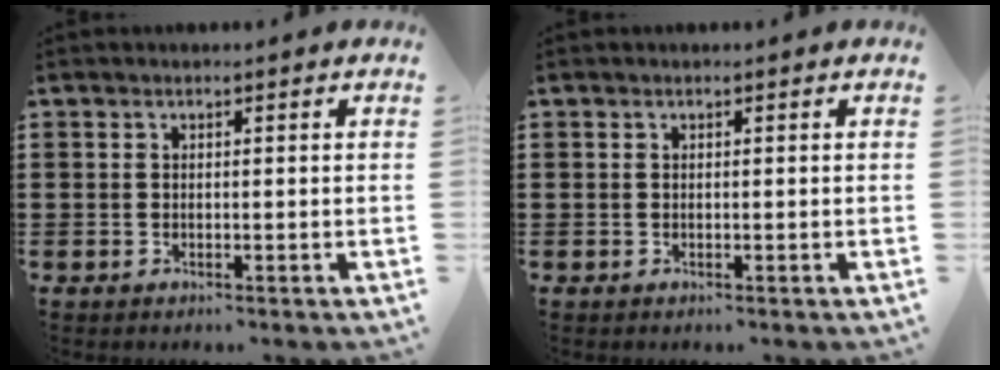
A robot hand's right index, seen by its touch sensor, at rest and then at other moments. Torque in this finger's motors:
{"motor_torque": [-0.06, -0.22, 0.04, 0.02]}